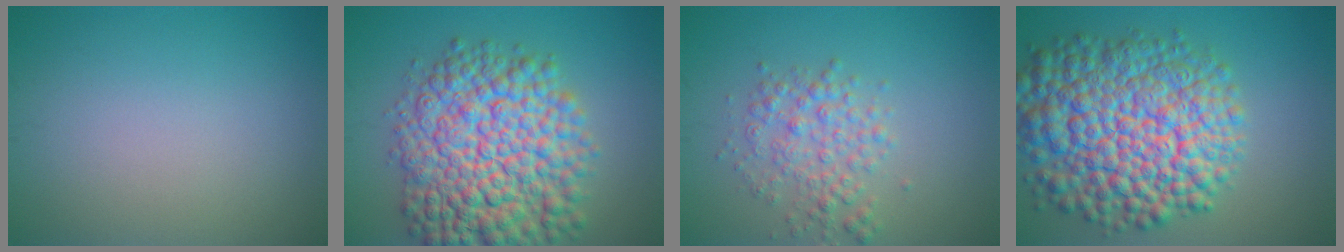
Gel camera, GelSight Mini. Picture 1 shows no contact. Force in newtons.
{"total": 12.4, "press": 12.4, "slide": 0.3}
{"total": 3.3, "press": 3.3, "slide": 0.1}
{"total": 13.4, "press": 13.4, "slide": 0.4}